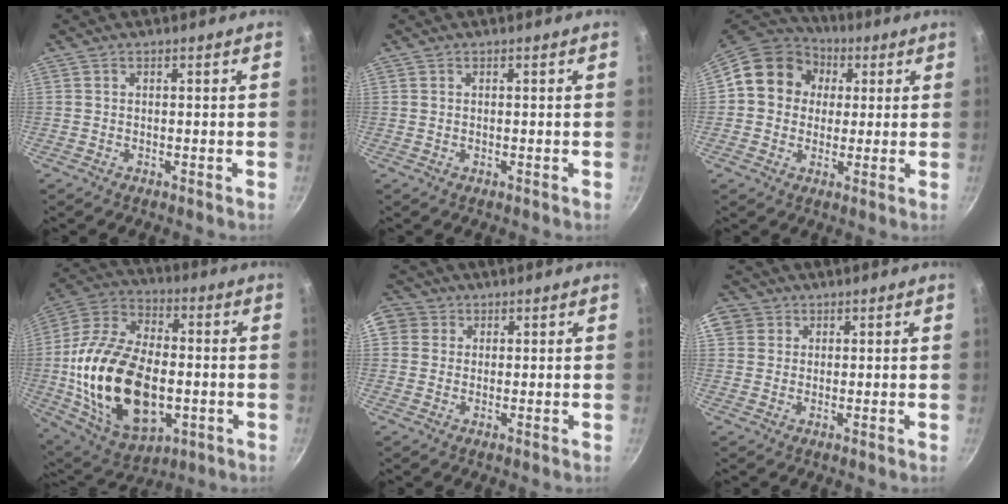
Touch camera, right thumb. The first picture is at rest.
{"total": 0.0}
{"total": 12.9, "force": [2.6, 11.3, 5.6], "torque": [-0.065, 0.019, 0.026]}
{"total": 27.1, "force": [-3.3, 16.1, 21.5], "torque": [-0.396, 0.022, -0.048]}
{"total": 6.2, "force": [1.8, 5.7, 1.9], "torque": [-0.012, 0.006, 0.021]}
{"total": 4.9, "force": [1.7, 4.4, 1.2], "torque": [0.005, 0.004, 0.022]}